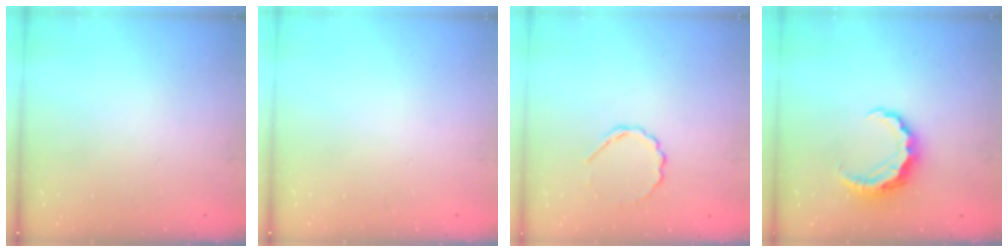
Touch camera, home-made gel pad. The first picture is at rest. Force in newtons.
{"total": 0.0}
{"total": 5.8, "press": 5.6, "slide": 1.8}
{"total": 8.4, "press": 8.4, "slide": 0.5}